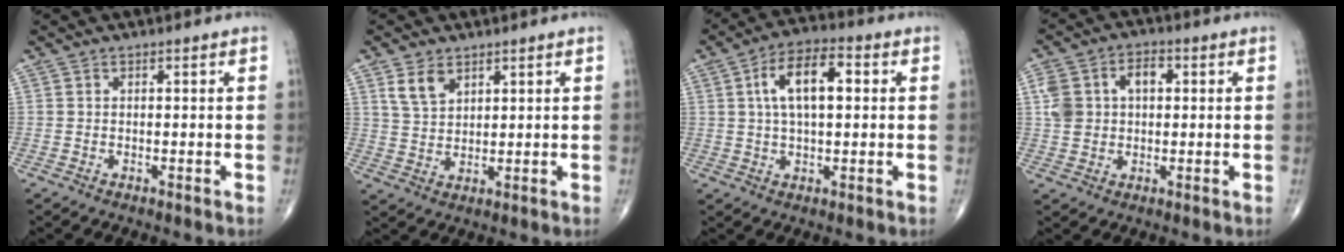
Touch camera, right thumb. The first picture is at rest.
{"total": 5.1, "force": [2.9, 3.0, 2.8], "torque": [-0.043, -0.014, 0.063]}
{"total": 10.9, "force": [2.3, 5.2, 9.4], "torque": [-0.158, 0.018, 0.034]}
{"total": 9.1, "force": [1.7, 6.4, 6.2], "torque": [-0.102, 0.019, 0.032]}